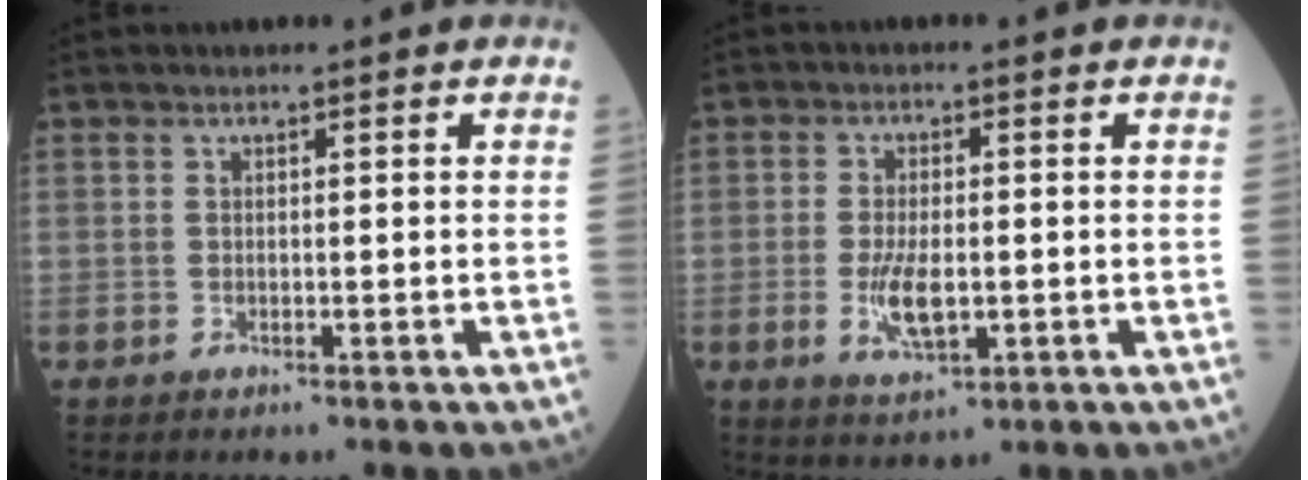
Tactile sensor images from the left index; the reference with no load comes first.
{"total": 5.5, "force": [-1.1, 2.0, 5.0], "torque": [-0.103, -0.008, -0.017]}